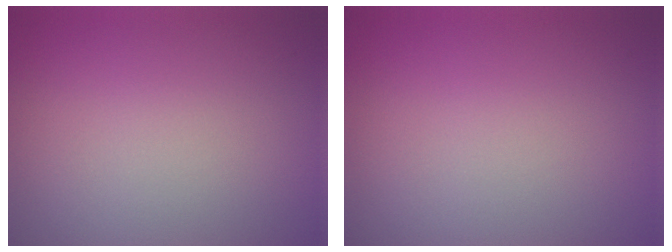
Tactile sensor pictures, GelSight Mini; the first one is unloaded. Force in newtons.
{"total": 0.0}